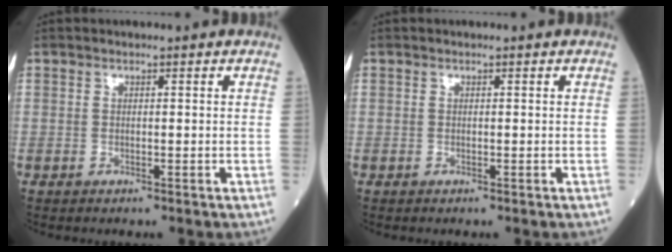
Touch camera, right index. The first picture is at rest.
{"total": 0.0}